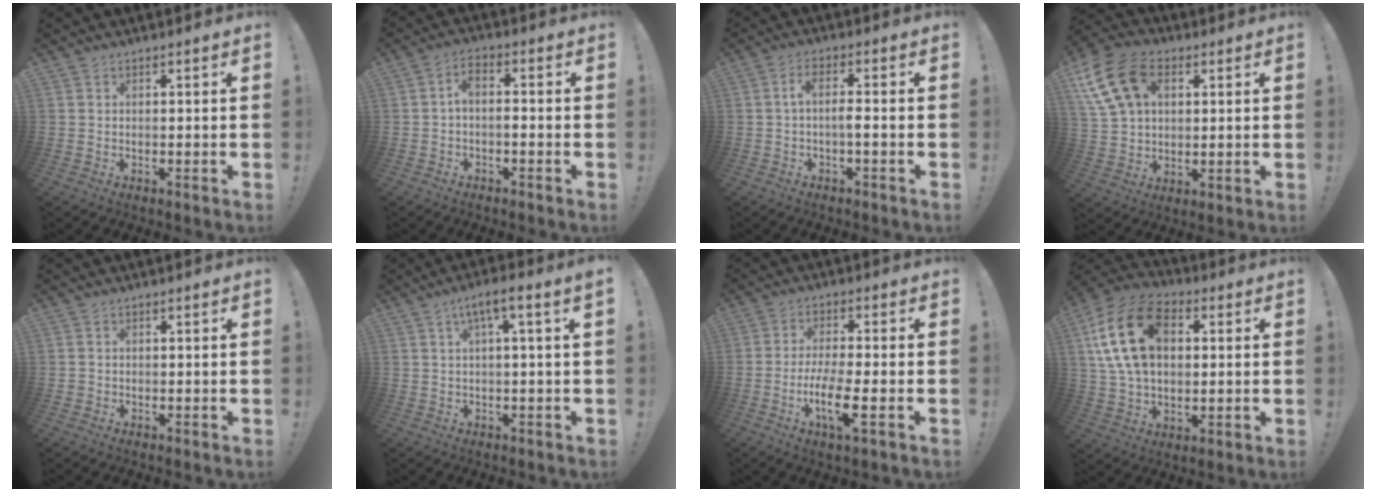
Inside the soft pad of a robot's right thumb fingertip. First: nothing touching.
{"total": 3.6, "force": [-1.0, 1.7, 3.1], "torque": [-0.065, -0.001, -0.018]}
{"total": 4.6, "force": [-0.6, 0.9, 4.5], "torque": [-0.083, -0.001, -0.012]}
{"total": 17.5, "force": [6.8, 12.3, 10.5], "torque": [-0.196, -0.021, 0.129]}
{"total": 0.8, "force": [-0.4, 0.7, 0.0], "torque": [0.000, 0.003, -0.008]}
{"total": 5.6, "force": [1.6, 0.0, 5.4], "torque": [-0.101, -0.002, 0.024]}
{"total": 10.6, "force": [-3.5, 2.4, 9.7], "torque": [-0.194, -0.004, -0.066]}
{"total": 20.8, "force": [5.2, 13.9, 14.5], "torque": [-0.262, -0.005, 0.097]}